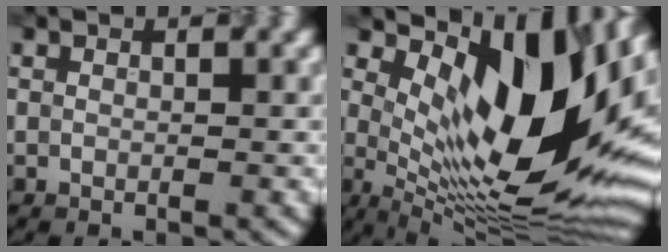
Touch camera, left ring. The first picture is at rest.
{"total": 15.5, "force": [4.6, 6.1, 13.5], "torque": [-0.194, -0.014, 0.076]}